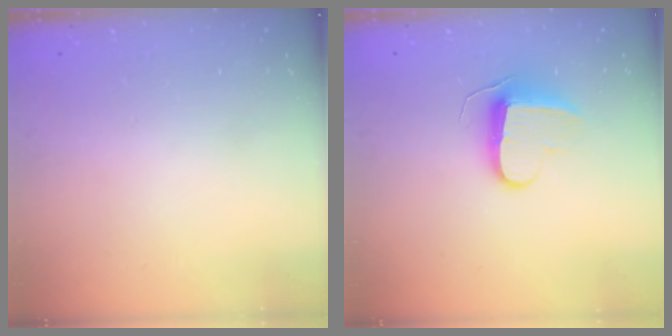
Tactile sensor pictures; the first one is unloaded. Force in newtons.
{"total": 9.3, "press": 9.3, "slide": 0.0}